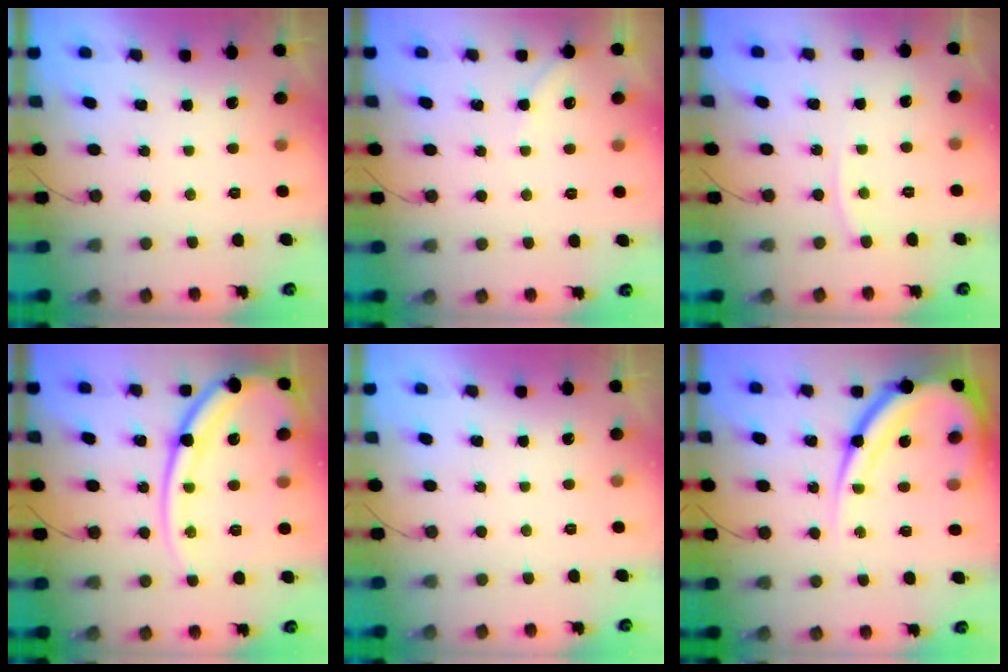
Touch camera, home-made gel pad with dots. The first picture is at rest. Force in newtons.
{"total": 2.4, "press": 2.3, "slide": 0.4}
{"total": 4.8, "press": 4.8, "slide": 0.4}
{"total": 19.5, "press": 19.4, "slide": 2.4}
{"total": 0.0}
{"total": 19.7, "press": 19.6, "slide": 1.7}